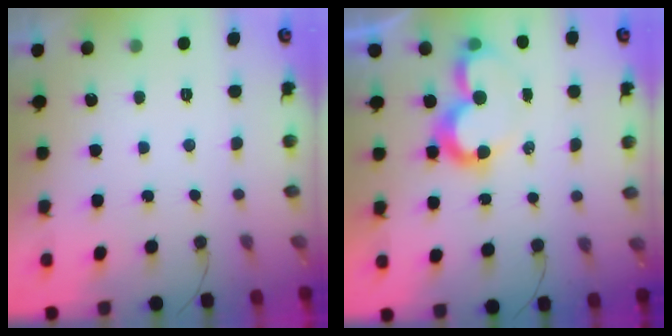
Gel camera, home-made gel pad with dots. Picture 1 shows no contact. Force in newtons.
{"total": 7.6, "press": 7.5, "slide": 0.6}